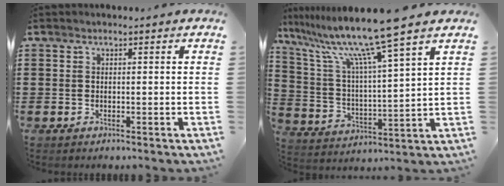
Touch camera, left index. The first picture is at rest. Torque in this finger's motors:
{"motor_torque": [0.65, 0.58, 1.05, 0.21]}